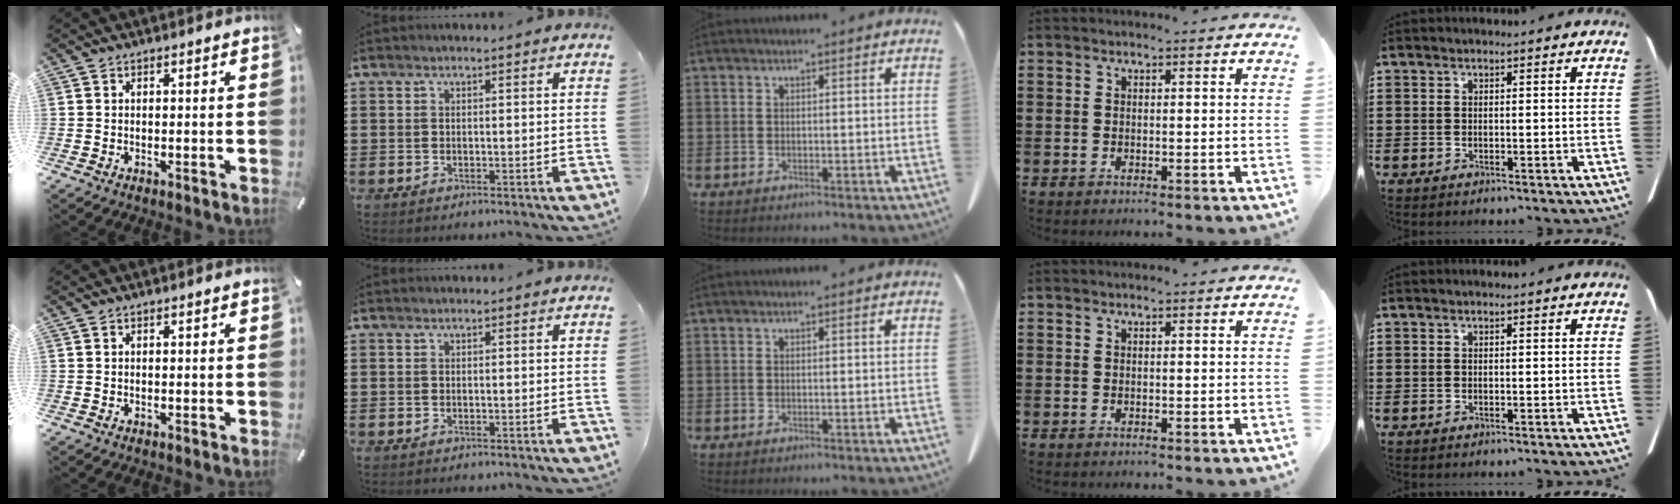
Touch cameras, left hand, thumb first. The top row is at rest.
{}